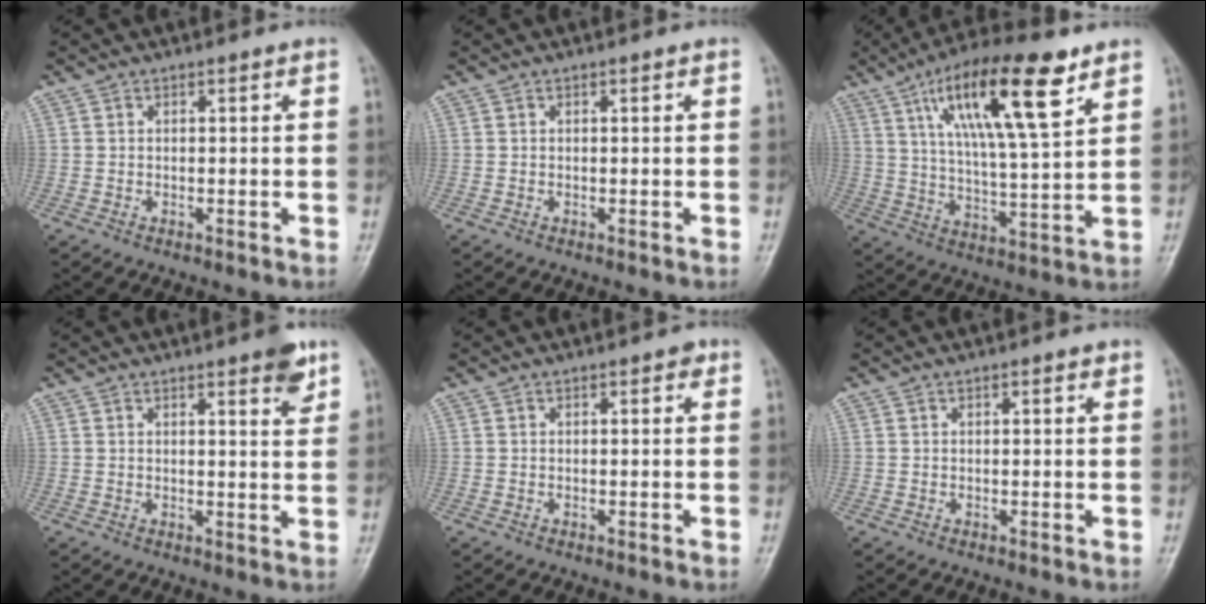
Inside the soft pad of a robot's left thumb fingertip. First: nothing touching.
{"total": 0.0}
{"total": 19.2, "force": [9.6, 4.8, 15.9], "torque": [-0.253, -0.026, 0.164]}
{"total": 4.4, "force": [2.7, 1.0, 3.3], "torque": [-0.035, -0.015, 0.031]}
{"total": 0.9, "force": [0.3, 0.6, 0.7], "torque": [0.001, 0.002, -0.002]}
{"total": 1.0, "force": [0.4, 0.3, 0.8], "torque": [-0.011, 0.001, 0.004]}